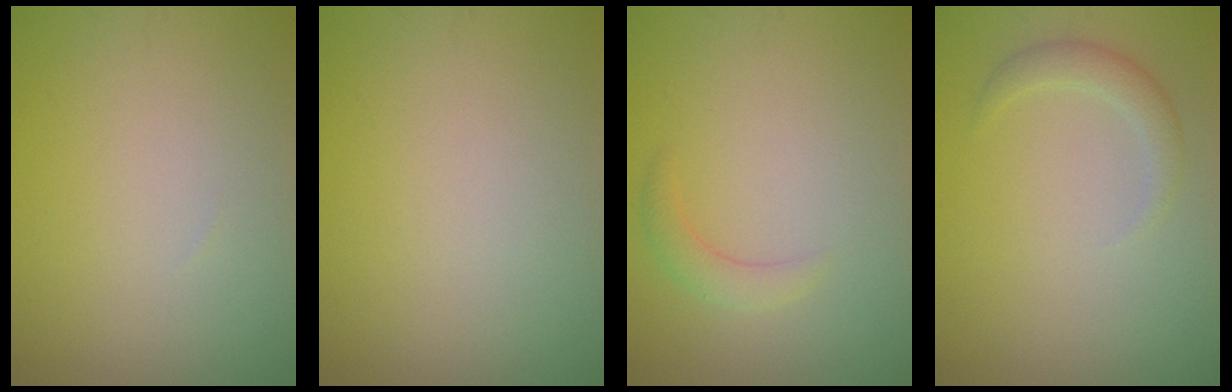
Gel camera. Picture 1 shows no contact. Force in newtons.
{"total": 0.0}
{"total": 1.6, "press": 1.6, "slide": 0.2}
{"total": 1.8, "press": 1.8, "slide": 0.2}